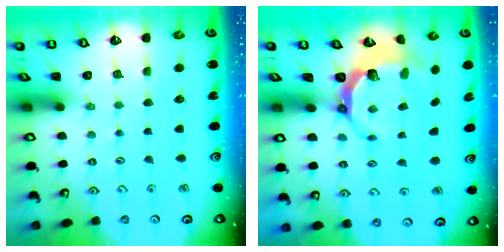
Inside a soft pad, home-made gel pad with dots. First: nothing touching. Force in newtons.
{"total": 7.5, "press": 6.3, "slide": 4.2}